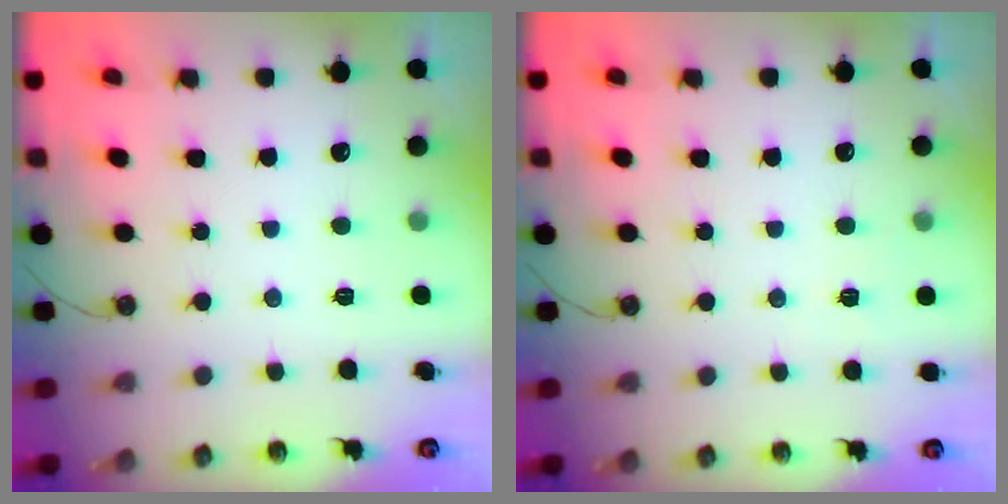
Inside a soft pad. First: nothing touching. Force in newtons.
{"total": 2.7, "press": 2.7, "slide": 0.5}